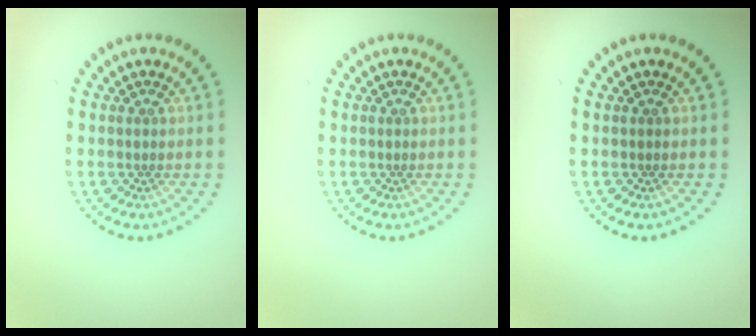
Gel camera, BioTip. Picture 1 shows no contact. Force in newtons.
{"total": 0.0}
{"total": 0.0}